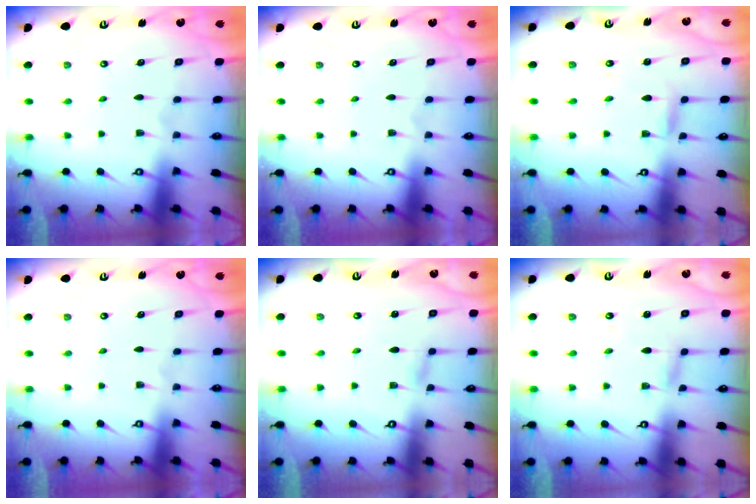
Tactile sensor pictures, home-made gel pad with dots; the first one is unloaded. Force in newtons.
{"total": 0.0}
{"total": 2.8, "press": 2.8, "slide": 0.1}
{"total": 0.0}
{"total": 2.1, "press": 2.0, "slide": 0.2}
{"total": 2.4, "press": 2.4, "slide": 0.2}